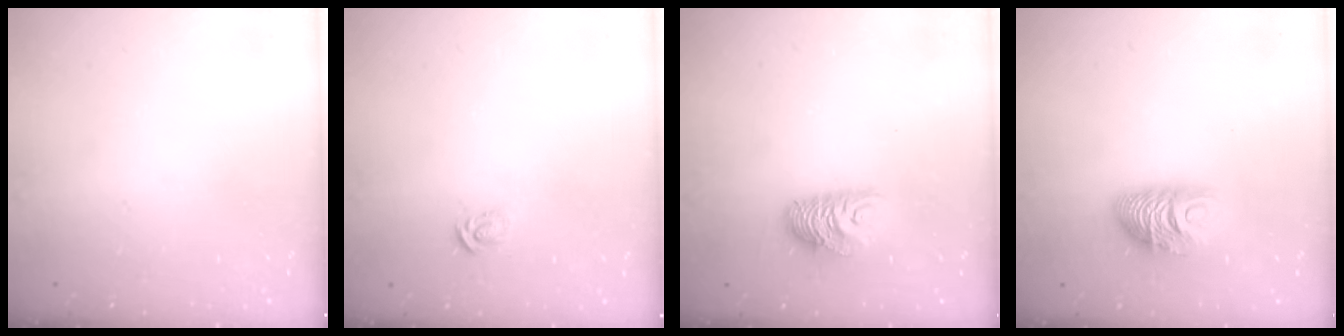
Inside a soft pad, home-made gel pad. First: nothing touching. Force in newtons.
{"total": 2.9, "press": 2.9, "slide": 0.2}
{"total": 9.2, "press": 9.2, "slide": 0.7}
{"total": 9.6, "press": 9.6, "slide": 0.3}